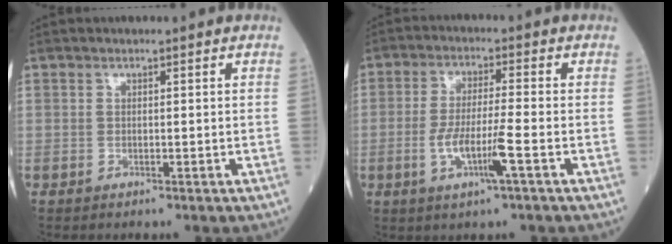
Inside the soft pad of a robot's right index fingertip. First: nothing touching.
{"total": 7.2, "force": [-2.5, 0.2, 6.8], "torque": [-0.135, -0.005, -0.048]}